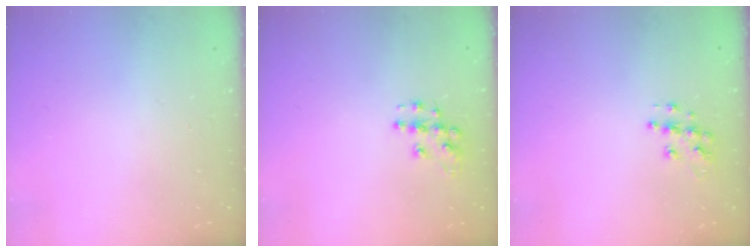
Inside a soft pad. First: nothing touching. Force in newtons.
{"total": 8.6, "press": 8.6, "slide": 0.7}
{"total": 9.2, "press": 9.2, "slide": 0.5}